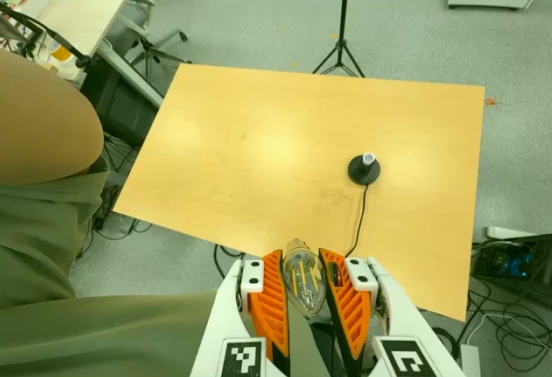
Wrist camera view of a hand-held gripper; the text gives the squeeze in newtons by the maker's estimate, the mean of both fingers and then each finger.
{"total": 19.3, "left": 21.0, "right": 17.5}